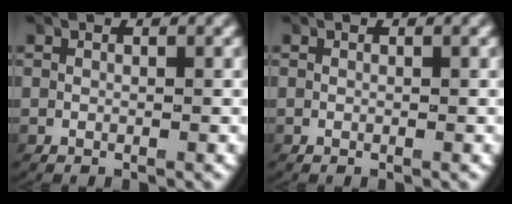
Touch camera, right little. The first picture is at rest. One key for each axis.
{"total": 0.0}